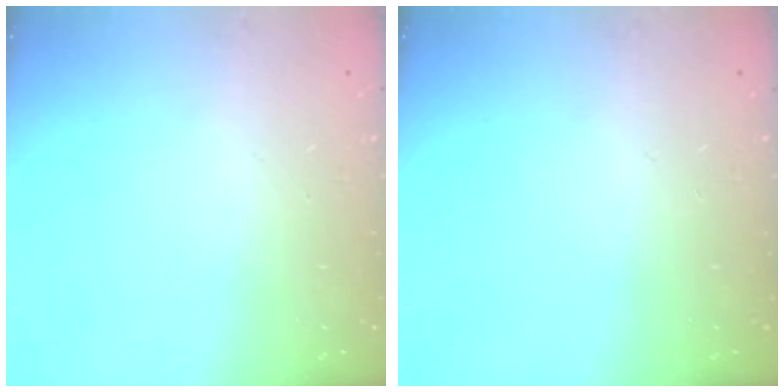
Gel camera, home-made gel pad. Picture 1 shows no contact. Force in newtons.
{"total": 0.0}